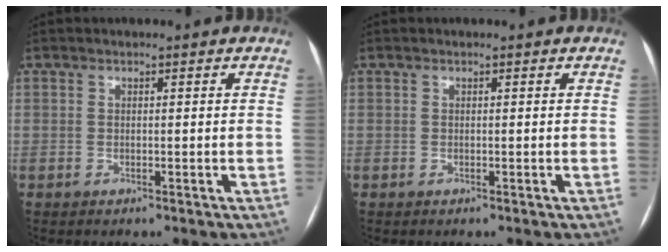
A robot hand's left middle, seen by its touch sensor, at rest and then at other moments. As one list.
[{"total": 0.0}]